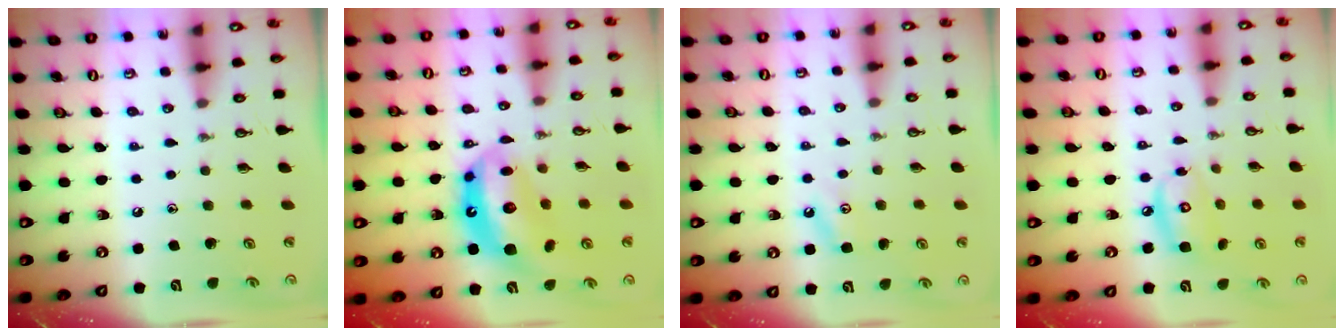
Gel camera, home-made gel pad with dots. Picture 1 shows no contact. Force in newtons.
{"total": 14.3, "press": 14.2, "slide": 1.7}
{"total": 3.4, "press": 3.4, "slide": 0.6}
{"total": 9.4, "press": 9.4, "slide": 0.8}